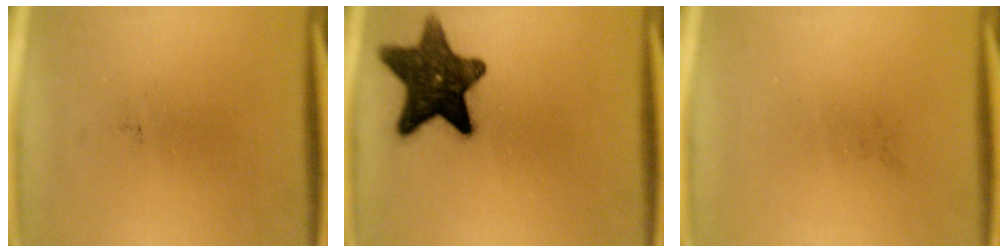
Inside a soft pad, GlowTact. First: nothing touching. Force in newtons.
{"total": 13.4}
{"total": 0.0}